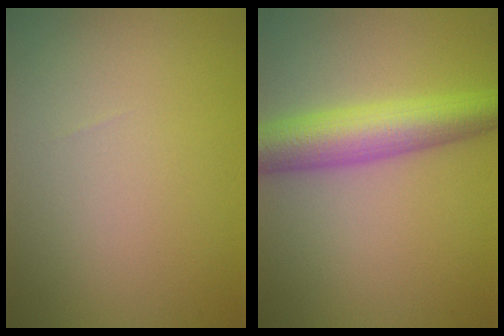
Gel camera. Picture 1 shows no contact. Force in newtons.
{"total": 6.0, "press": 6.0, "slide": 0.2}